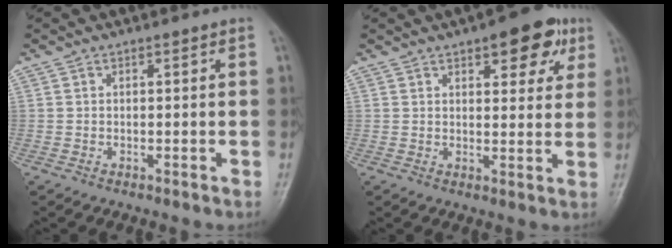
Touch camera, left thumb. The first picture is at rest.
{"total": 9.6, "force": [5.2, 4.3, 6.9], "torque": [-0.052, -0.016, 0.061]}